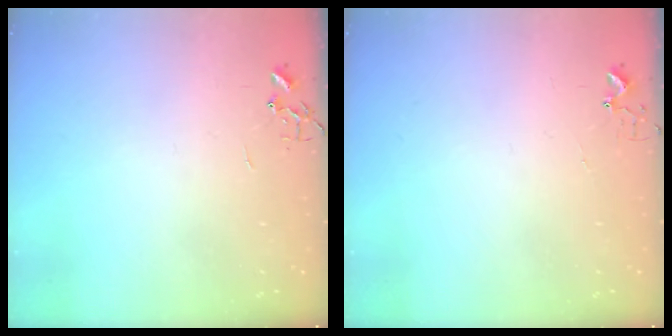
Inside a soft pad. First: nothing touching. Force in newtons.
{"total": 2.9, "press": 2.9, "slide": 0.3}